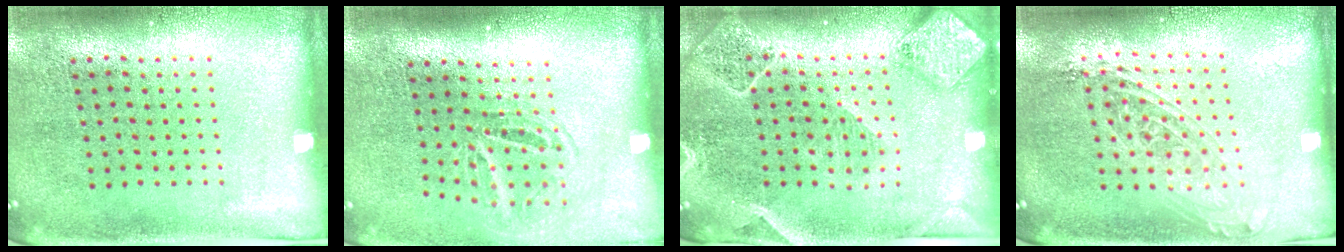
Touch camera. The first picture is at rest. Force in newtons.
{"total": 1.7, "press": 1.2, "slide": 1.3}
{"total": 2.3, "press": 2.1, "slide": 1.0}
{"total": 1.6, "press": 1.3, "slide": 0.8}